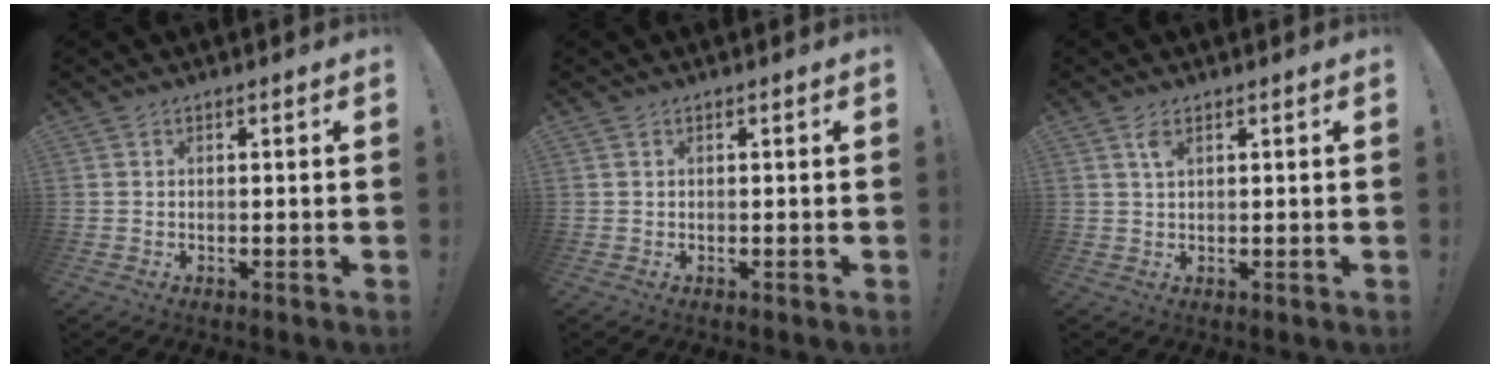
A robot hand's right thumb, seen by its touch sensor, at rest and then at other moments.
{"total": 0.0}
{"total": 2.5, "force": [1.1, 1.0, 2.0], "torque": [-0.036, -0.002, 0.019]}